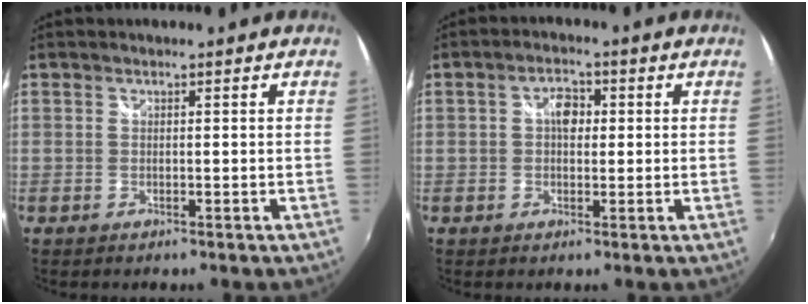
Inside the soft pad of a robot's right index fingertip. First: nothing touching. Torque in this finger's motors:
{"motor_torque": [0.51, 0.14, 0.03, 0.04]}